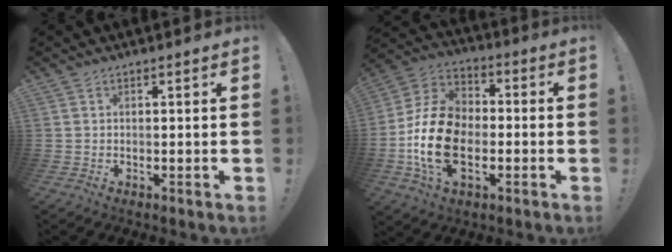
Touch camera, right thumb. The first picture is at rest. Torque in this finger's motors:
{"motor_torque": [0.51, 0.77, 1.30, -0.90, 0.11]}